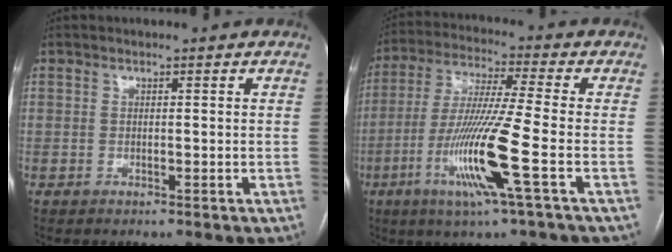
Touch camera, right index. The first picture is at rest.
{"total": 13.9, "force": [-4.8, -1.1, 13.0], "torque": [-0.264, -0.023, -0.096]}